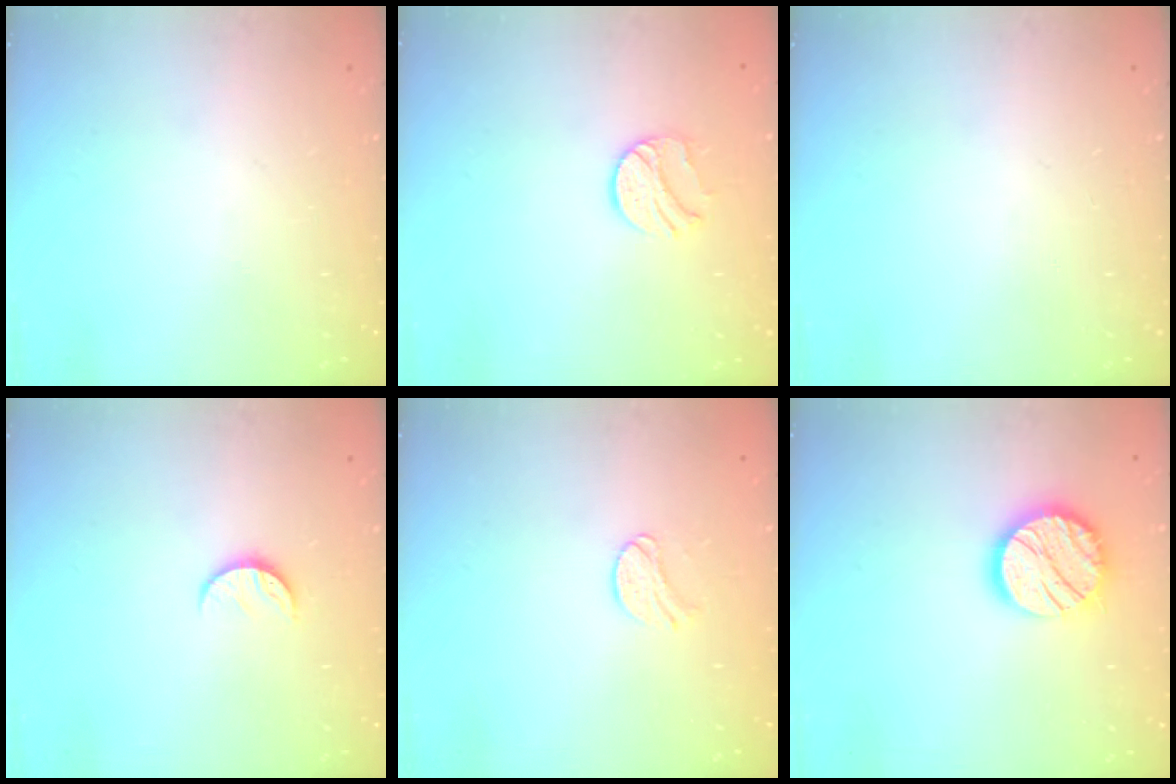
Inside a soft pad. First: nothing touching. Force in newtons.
{"total": 8.7, "press": 8.7, "slide": 0.1}
{"total": 0.0}
{"total": 5.7, "press": 5.7, "slide": 0.6}
{"total": 7.7, "press": 7.7, "slide": 0.4}
{"total": 14.9, "press": 14.9, "slide": 0.9}